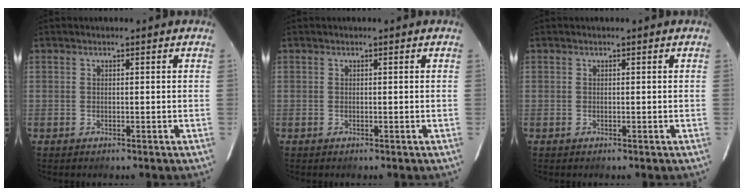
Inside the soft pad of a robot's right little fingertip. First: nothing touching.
{"total": 0.0}
{"total": 0.0}